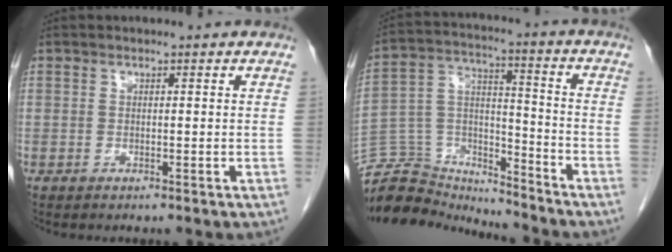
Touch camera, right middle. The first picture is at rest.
{"total": 15.6, "force": [-15.2, 2.9, 1.0], "torque": [-0.023, 0.051, -0.264]}